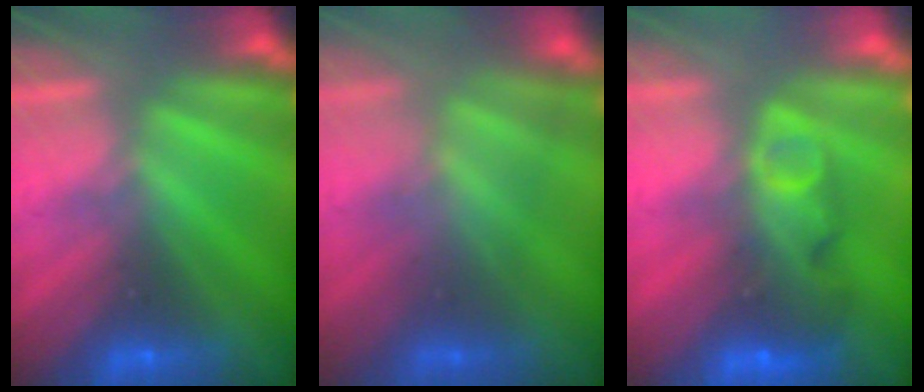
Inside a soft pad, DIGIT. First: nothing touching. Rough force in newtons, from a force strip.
{"total": 4.5}
{"total": 7.6}